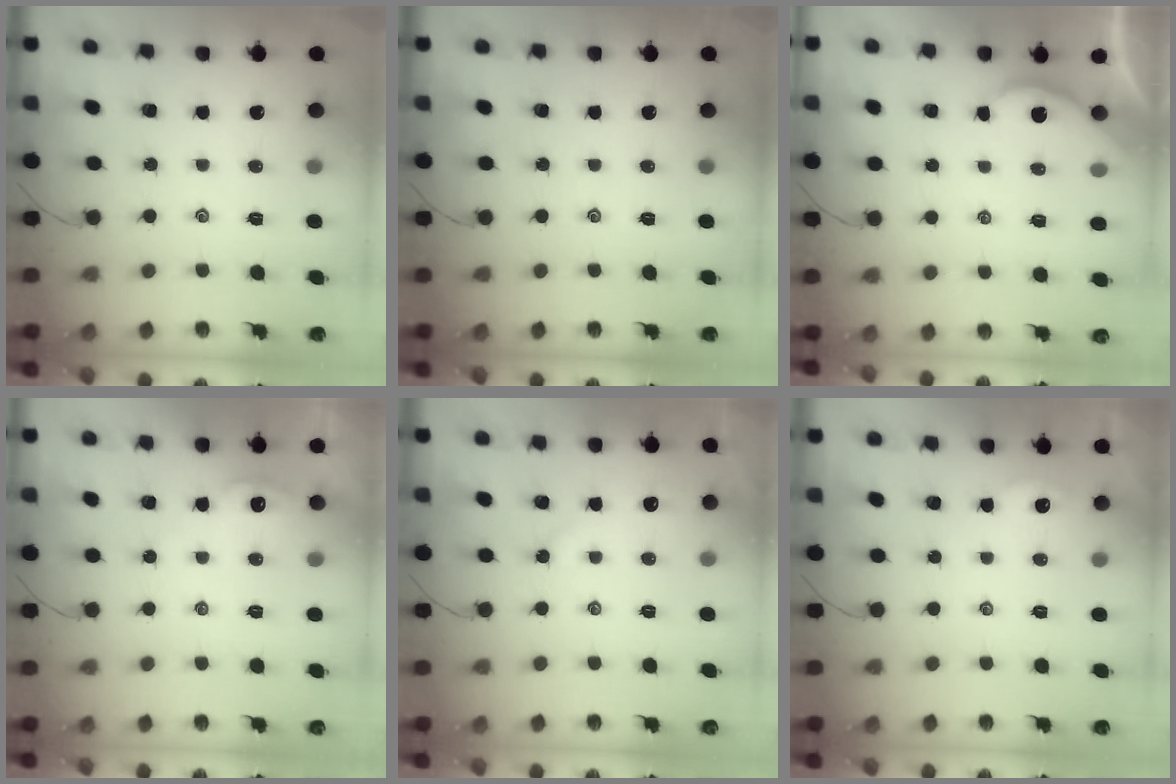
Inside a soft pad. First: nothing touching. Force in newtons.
{"total": 0.0}
{"total": 1.3, "press": 1.3, "slide": 0.2}
{"total": 2.5, "press": 2.5, "slide": 0.3}
{"total": 3.4, "press": 3.4, "slide": 0.4}
{"total": 3.1, "press": 3.1, "slide": 0.3}